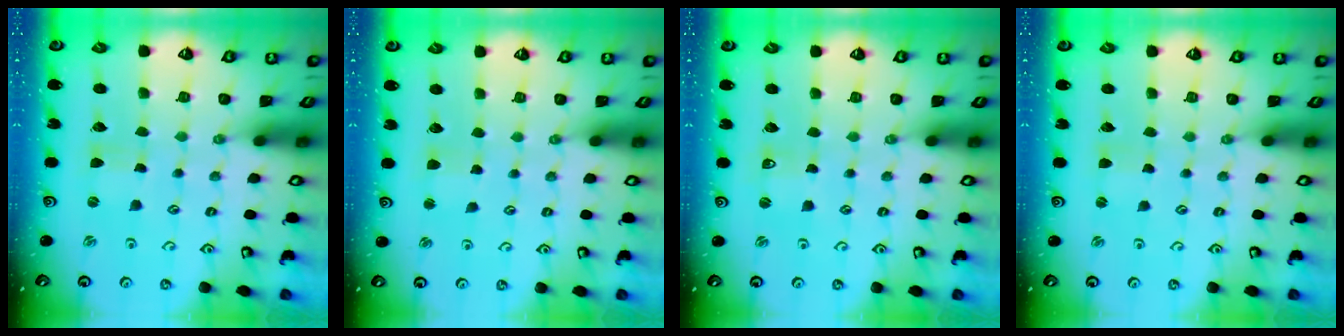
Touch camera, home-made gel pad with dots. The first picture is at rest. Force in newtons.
{"total": 3.0, "press": 3.0, "slide": 0.3}
{"total": 2.7, "press": 2.7, "slide": 0.3}
{"total": 1.3, "press": 1.3, "slide": 0.2}